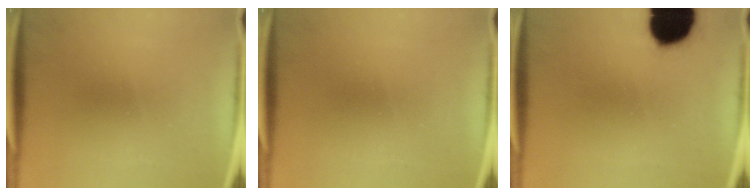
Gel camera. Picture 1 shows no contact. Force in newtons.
{"total": 0.0}
{"total": 15.8}